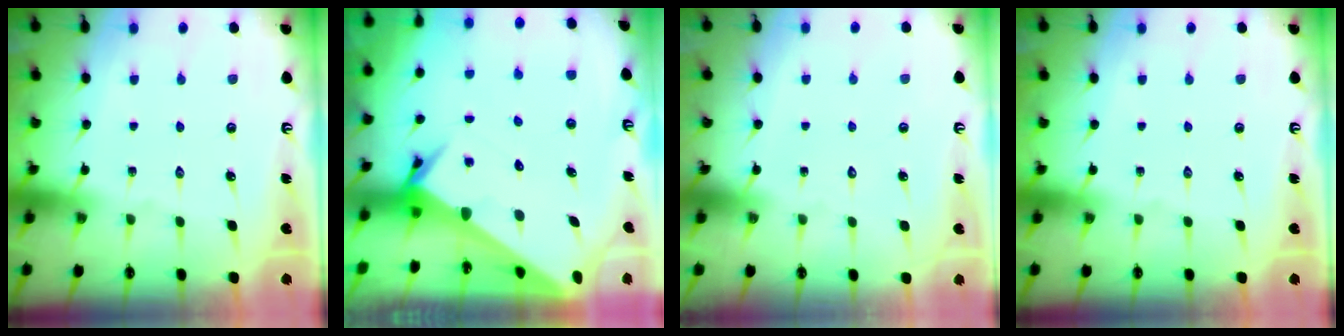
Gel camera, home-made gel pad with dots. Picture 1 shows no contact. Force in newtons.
{"total": 4.5, "press": 4.5, "slide": 0.4}
{"total": 1.6, "press": 1.6, "slide": 0.1}
{"total": 0.0}